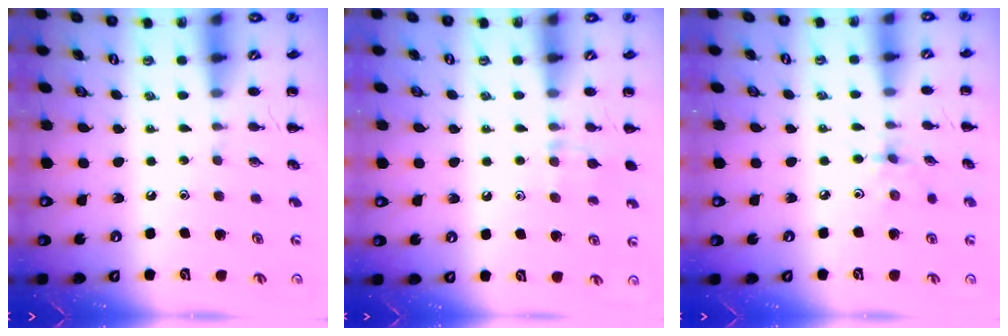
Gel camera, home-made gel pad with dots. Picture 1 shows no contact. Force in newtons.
{"total": 7.8, "press": 7.4, "slide": 2.5}
{"total": 2.7, "press": 2.5, "slide": 0.8}